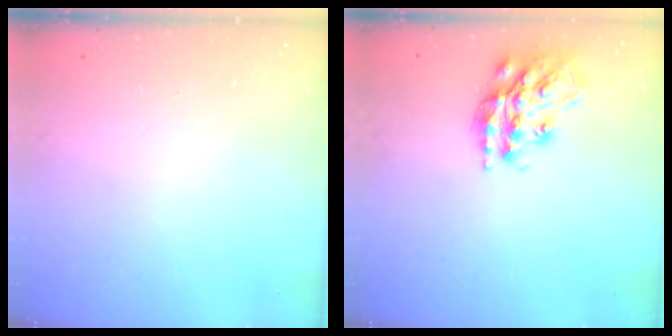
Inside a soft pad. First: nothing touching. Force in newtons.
{"total": 19.7, "press": 19.6, "slide": 1.4}